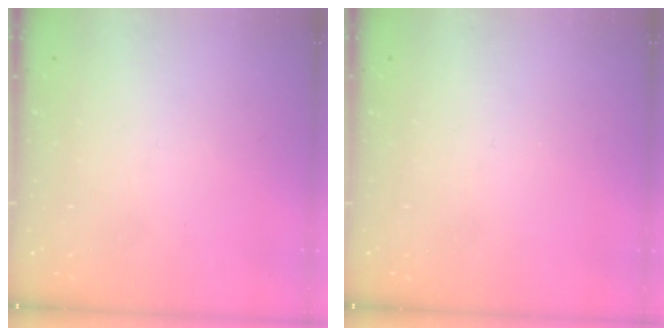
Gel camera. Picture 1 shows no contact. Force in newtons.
{"total": 0.0}